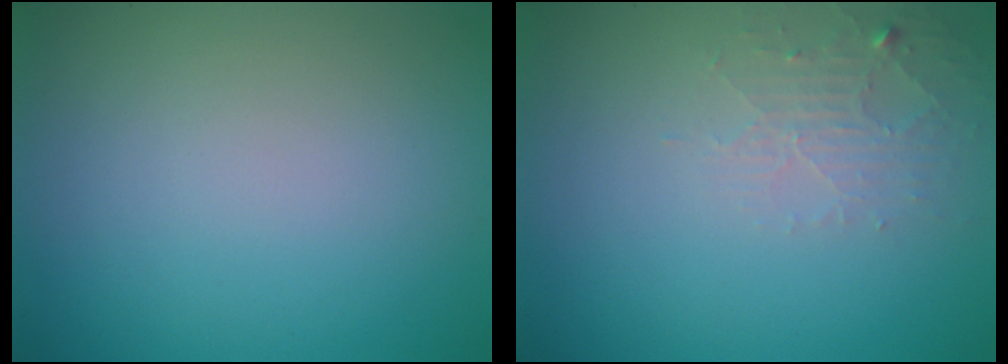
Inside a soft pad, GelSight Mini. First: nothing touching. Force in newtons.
{"total": 1.9, "press": 1.9, "slide": 0.3}